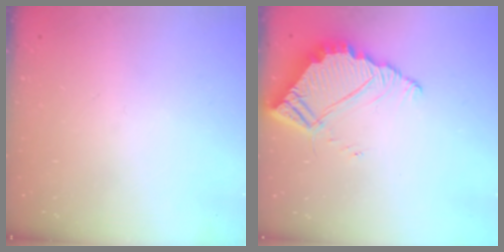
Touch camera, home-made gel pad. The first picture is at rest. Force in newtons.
{"total": 7.4, "press": 7.4, "slide": 0.3}